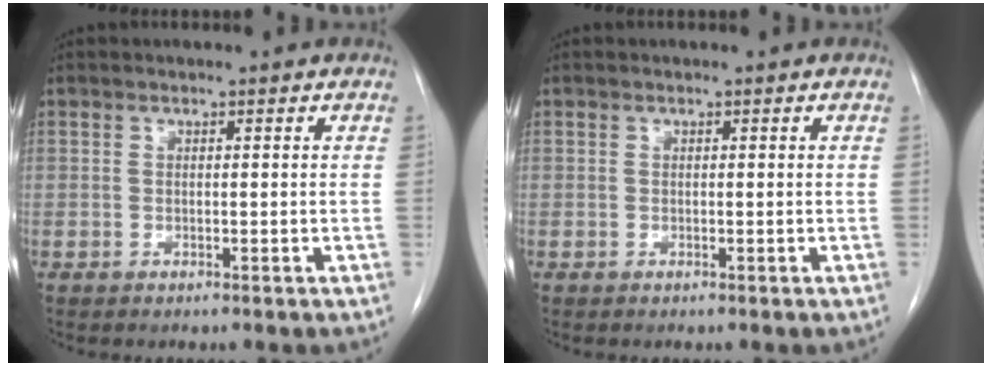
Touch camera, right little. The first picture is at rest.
{"total": 0.0}